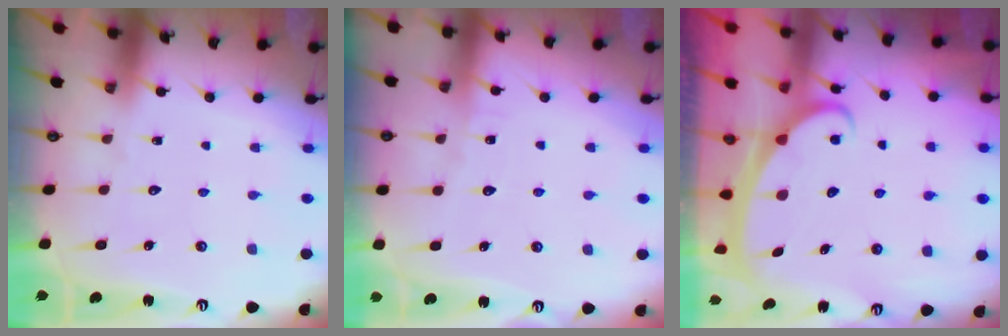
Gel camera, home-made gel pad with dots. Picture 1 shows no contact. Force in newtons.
{"total": 2.7, "press": 2.7, "slide": 0.3}
{"total": 2.3, "press": 2.3, "slide": 0.3}